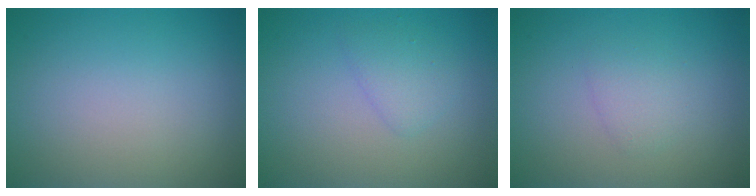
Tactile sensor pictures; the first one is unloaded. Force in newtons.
{"total": 1.7, "press": 1.7, "slide": 0.1}
{"total": 1.5, "press": 1.5, "slide": 0.1}